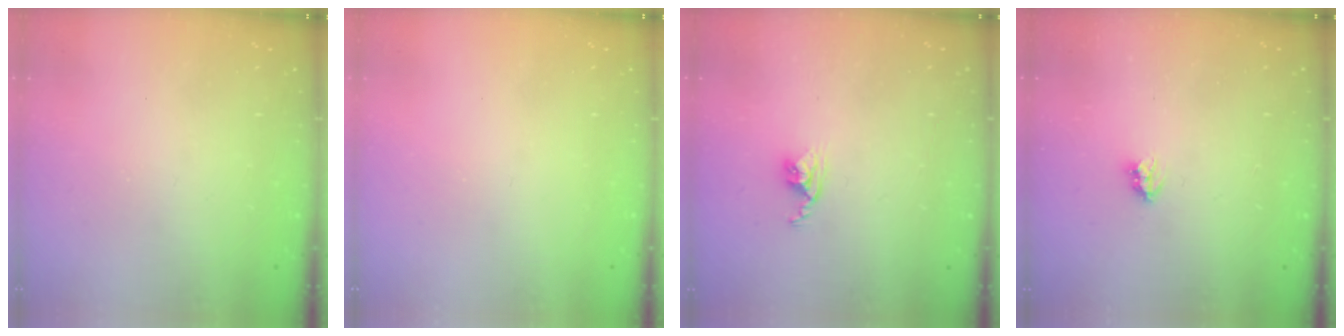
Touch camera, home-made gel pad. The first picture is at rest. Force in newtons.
{"total": 0.0}
{"total": 3.8, "press": 3.8, "slide": 0.1}
{"total": 3.6, "press": 3.6, "slide": 0.4}